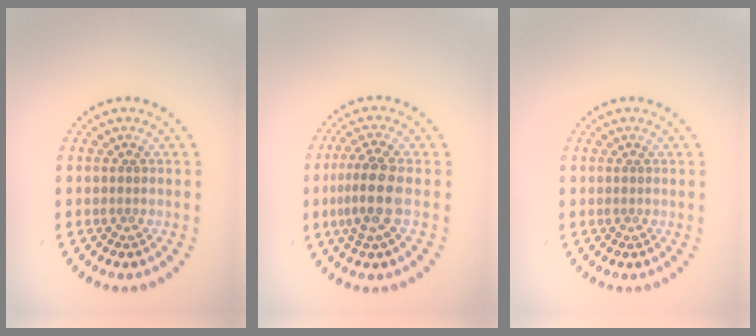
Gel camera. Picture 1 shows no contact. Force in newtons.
{"total": 3.6, "press": 3.2, "slide": 1.5}
{"total": 0.0}